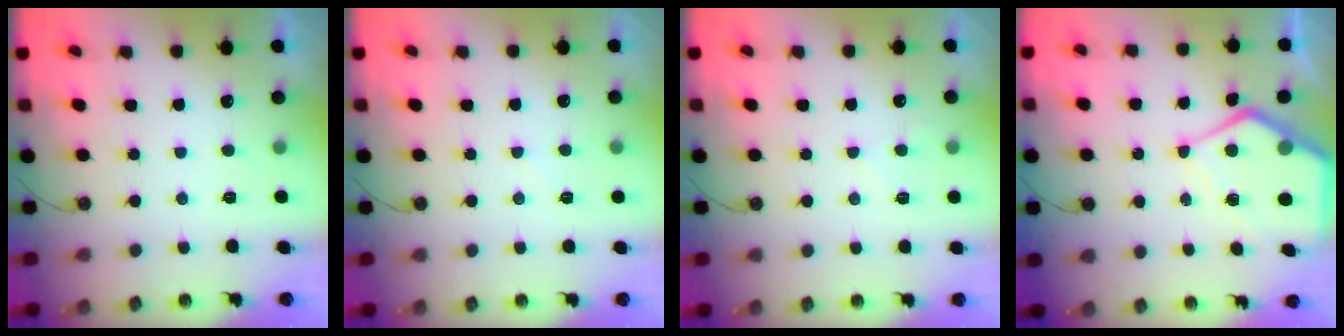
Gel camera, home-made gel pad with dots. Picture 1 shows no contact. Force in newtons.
{"total": 3.9, "press": 3.9, "slide": 0.5}
{"total": 4.8, "press": 4.8, "slide": 0.5}
{"total": 10.3, "press": 10.3, "slide": 1.0}